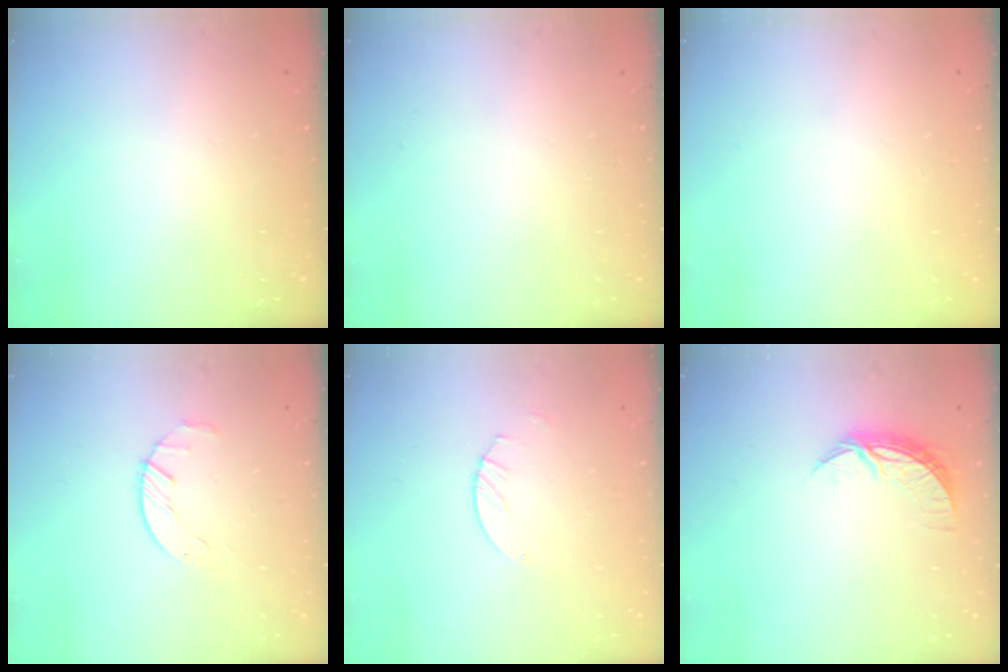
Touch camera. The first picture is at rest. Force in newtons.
{"total": 0.0}
{"total": 0.0}
{"total": 2.1, "press": 2.1, "slide": 0.3}
{"total": 2.0, "press": 2.0, "slide": 0.2}
{"total": 7.2, "press": 7.2, "slide": 0.4}